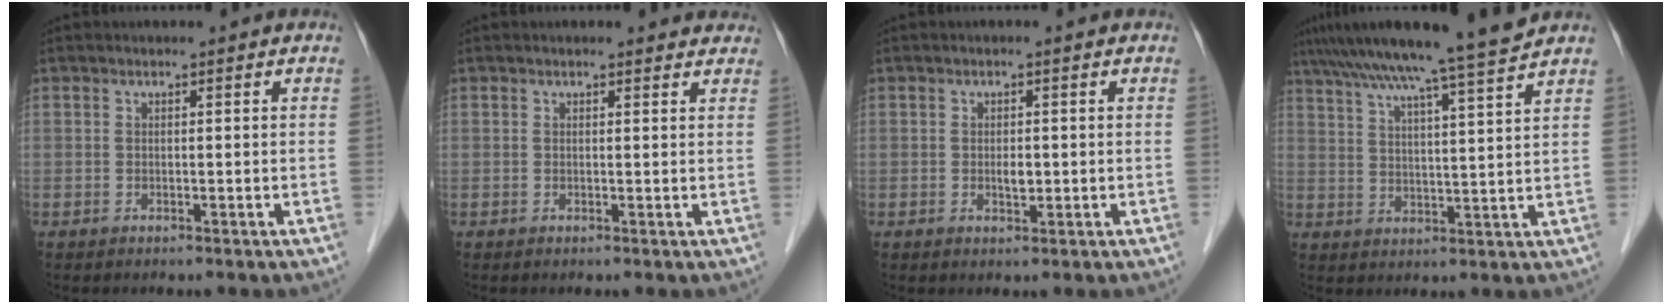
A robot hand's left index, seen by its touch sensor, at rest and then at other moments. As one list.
[{"total": 3.1, "force": [2.9, 1.0, 0.5], "torque": [-0.002, 0.001, 0.017]}, {"total": 1.6, "force": [-0.2, 0.8, 1.4], "torque": [-0.025, -0.002, 0.000]}, {"total": 14.3, "force": [12.2, -1.8, 7.2], "torque": [-0.123, 0.003, 0.179]}]